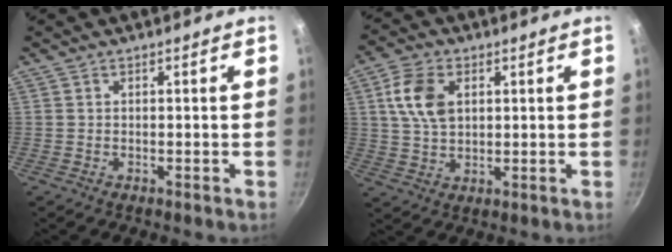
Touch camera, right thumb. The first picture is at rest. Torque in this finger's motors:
{"motor_torque": [0.09, 1.40, 0.68, -0.88, 0.07]}